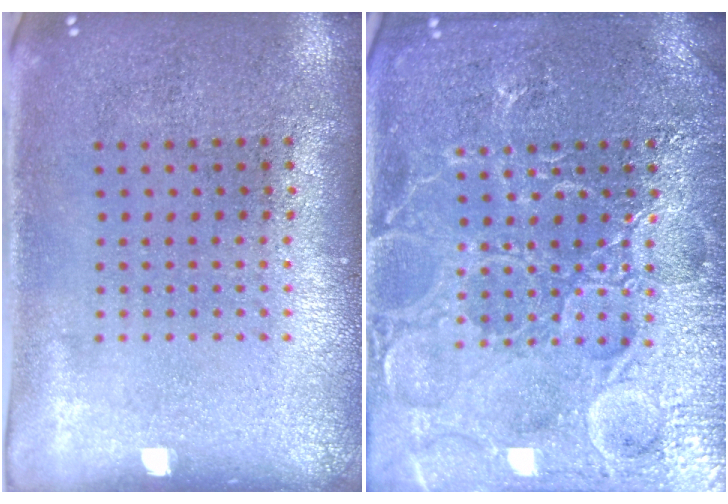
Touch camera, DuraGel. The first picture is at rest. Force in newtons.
{"total": 6.9, "press": 6.9, "slide": 0.9}